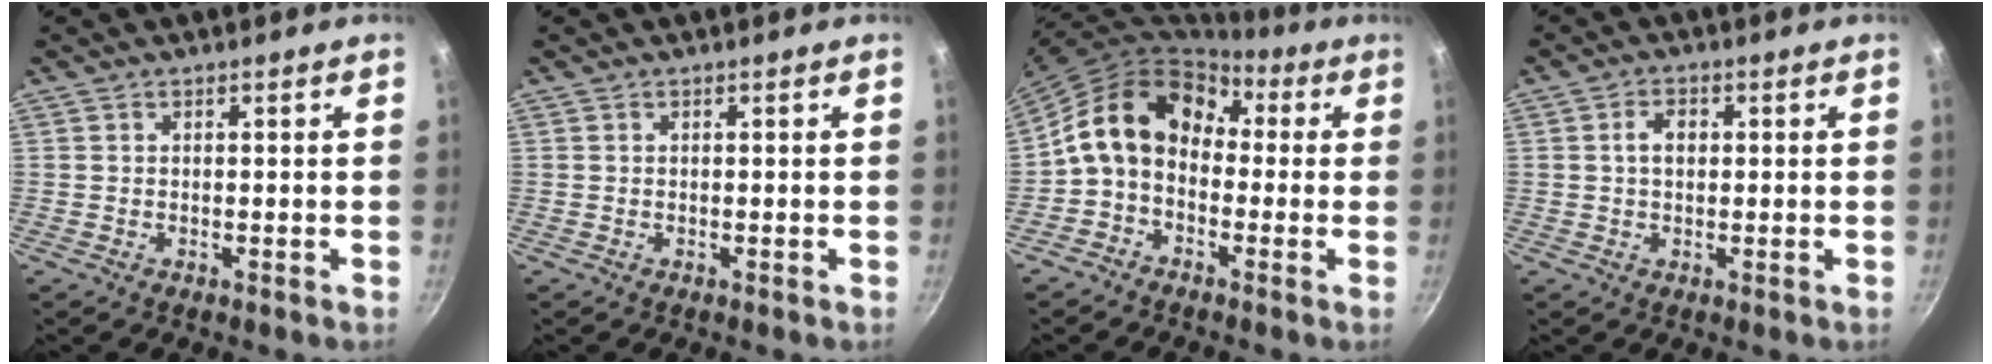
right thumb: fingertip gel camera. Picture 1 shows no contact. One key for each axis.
{"total": 0.0}
{"total": 13.8, "fx": 1.0, "fy": 10.2, "fz": 9.3, "tx": -0.145, "ty": 0.045, "tz": -0.008}
{"total": 3.3, "fx": 0.4, "fy": 2.3, "fz": 2.3, "tx": -0.029, "ty": 0.009, "tz": 0.005}